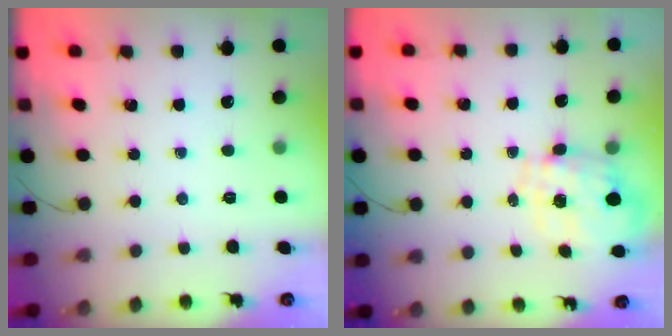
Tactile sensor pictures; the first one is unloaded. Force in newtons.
{"total": 1.5, "press": 1.4, "slide": 0.4}